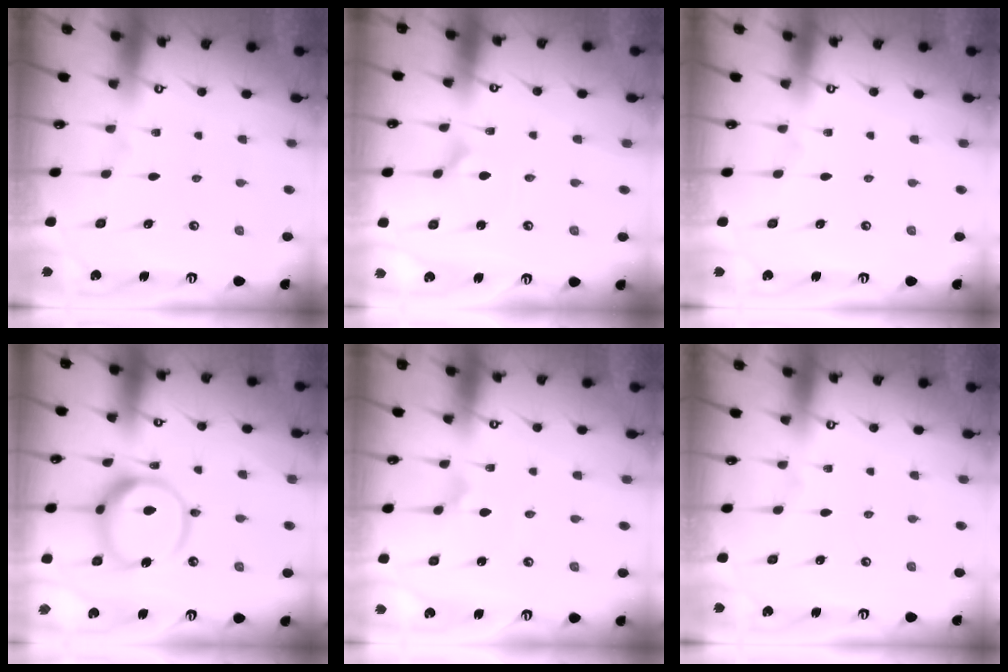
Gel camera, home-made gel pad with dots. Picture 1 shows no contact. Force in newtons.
{"total": 2.8, "press": 2.8, "slide": 0.3}
{"total": 0.0}
{"total": 15.4, "press": 15.3, "slide": 1.9}
{"total": 2.4, "press": 2.4, "slide": 0.5}
{"total": 0.0}